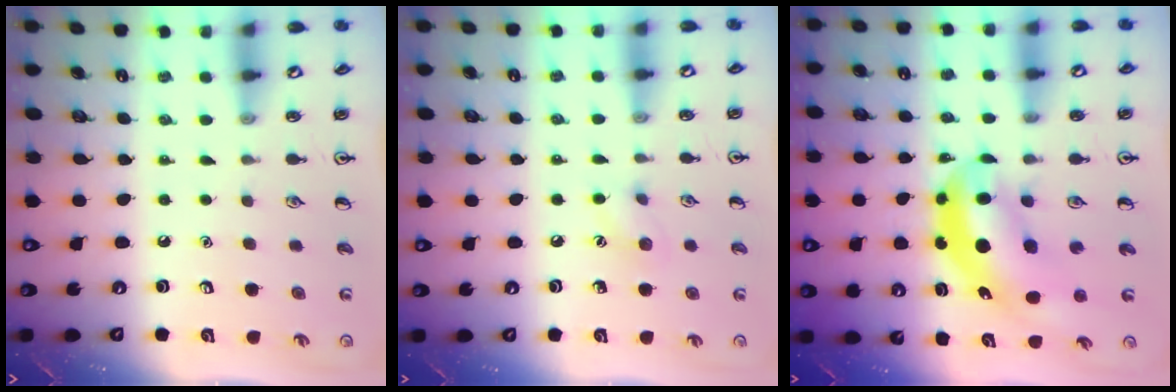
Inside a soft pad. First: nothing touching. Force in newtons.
{"total": 6.3, "press": 6.1, "slide": 1.4}
{"total": 7.3, "press": 7.0, "slide": 2.1}